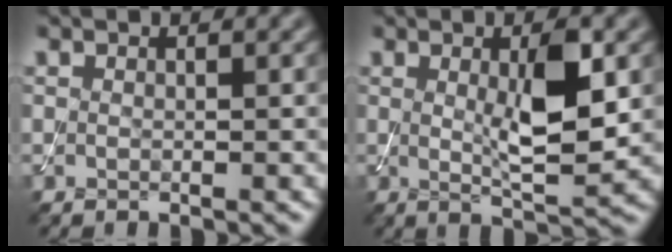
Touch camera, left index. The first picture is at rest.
{"total": 5.8, "force": [0.9, 1.5, 5.5], "torque": [-0.095, -0.006, 0.018]}